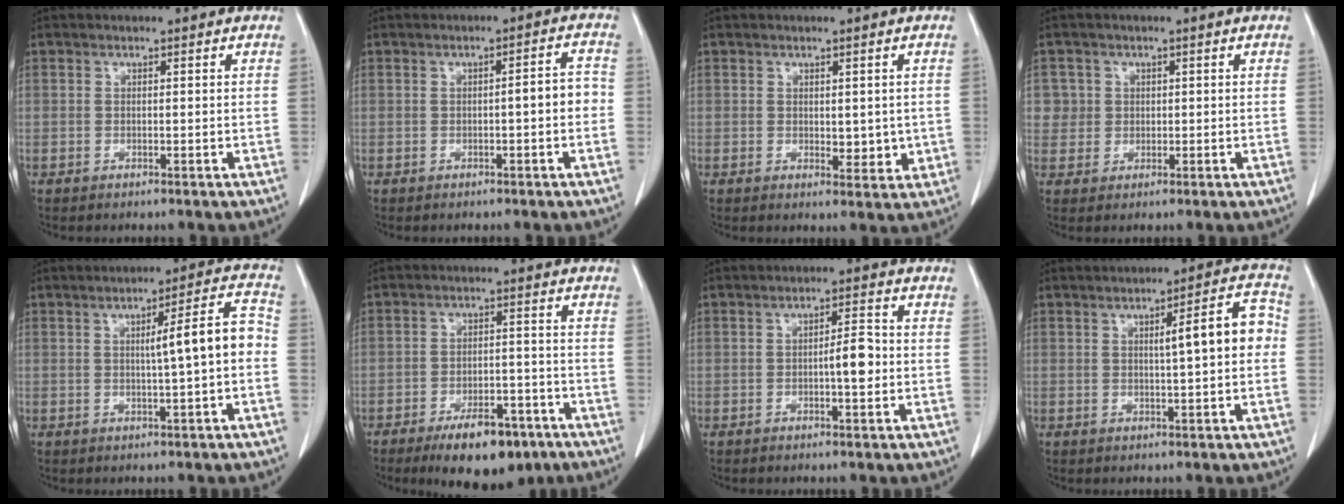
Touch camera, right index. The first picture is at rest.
{"total": 3.3, "force": [-0.7, 0.5, 3.2], "torque": [-0.039, 0.012, -0.010]}
{"total": 3.3, "force": [0.1, 1.9, 2.7], "torque": [-0.029, -0.007, 0.008]}
{"total": 3.1, "force": [0.8, 3.0, -0.3], "torque": [0.027, 0.004, 0.011]}
{"total": 7.4, "force": [-0.3, 0.2, 7.4], "torque": [-0.103, 0.017, -0.005]}
{"total": 10.6, "force": [-7.2, 4.0, 6.8], "torque": [-0.097, -0.002, -0.108]}
{"total": 4.2, "force": [-0.6, 0.8, 4.0], "torque": [-0.062, 0.004, -0.009]}
{"total": 7.4, "force": [0.5, 0.9, 7.3], "torque": [-0.099, 0.021, 0.004]}